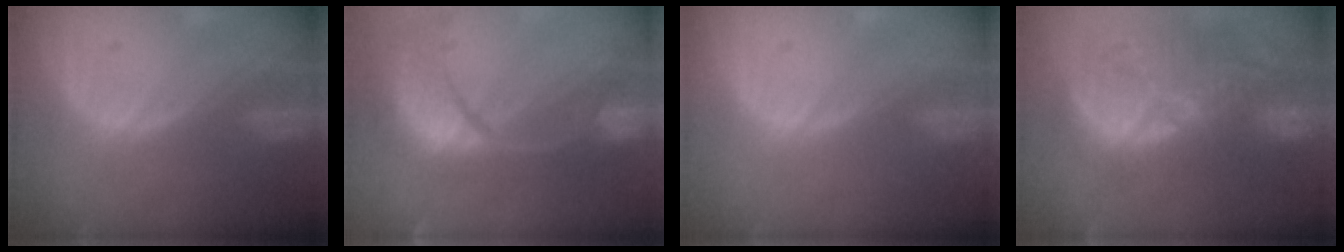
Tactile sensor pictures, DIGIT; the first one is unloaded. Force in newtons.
{"total": 13.7, "press": 10.8, "slide": 8.4}
{"total": 0.0}
{"total": 13.0, "press": 12.3, "slide": 4.3}